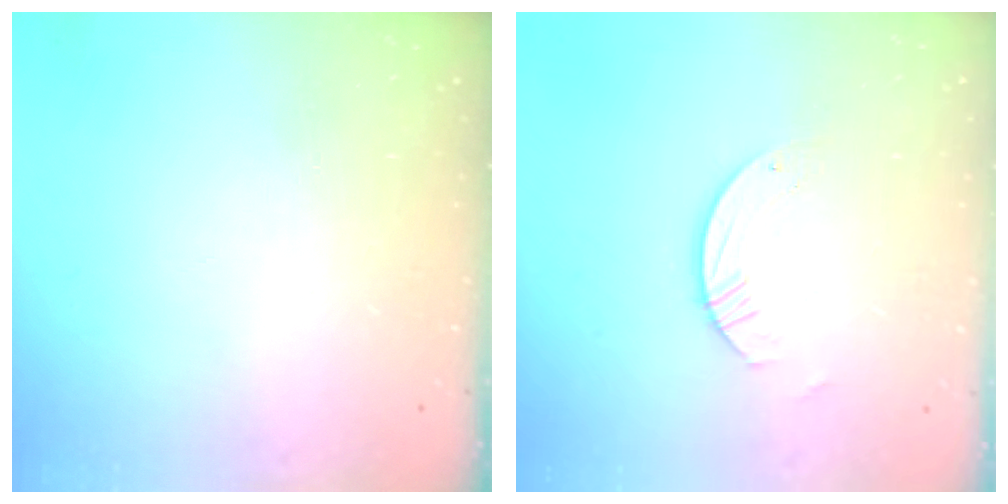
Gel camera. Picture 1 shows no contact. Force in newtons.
{"total": 3.8, "press": 3.8, "slide": 0.1}